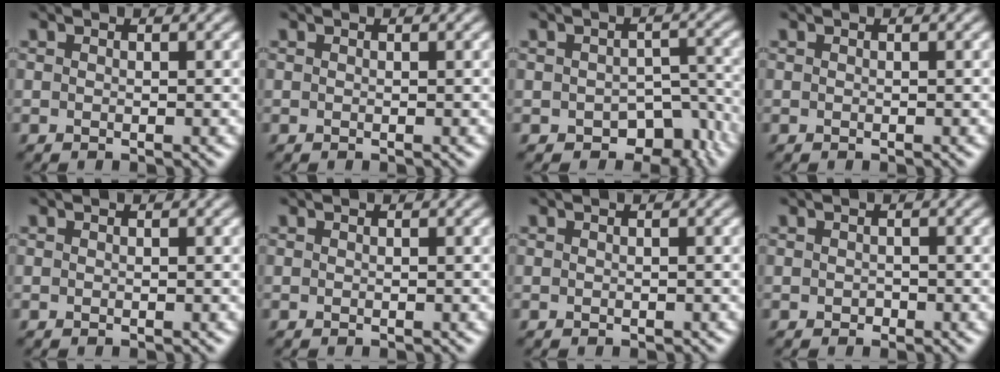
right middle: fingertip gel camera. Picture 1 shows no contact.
{"total": 0.0}
{"total": 4.8, "force": [-2.8, 3.0, 2.6], "torque": [-0.031, -0.016, -0.037]}
{"total": 0.0}
{"total": 0.0}
{"total": 0.0}
{"total": 0.0}
{"total": 0.5, "force": [-0.3, 0.4, 0.0], "torque": [0.002, -0.002, -0.004]}